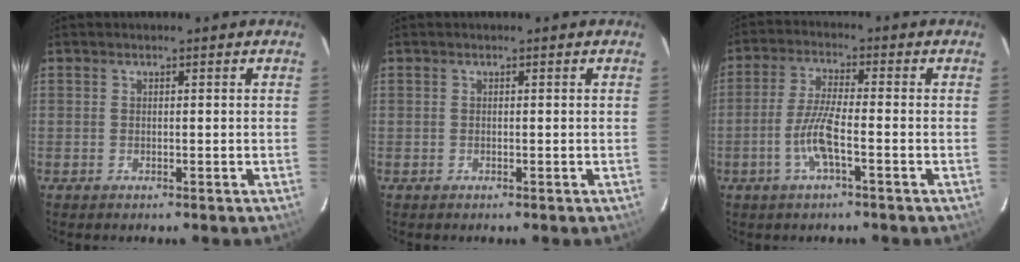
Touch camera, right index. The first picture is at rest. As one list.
[{"total": 0.0}, {"total": 6.7, "force": [-2.7, 0.8, 6.1], "torque": [-0.129, -0.002, -0.053]}]